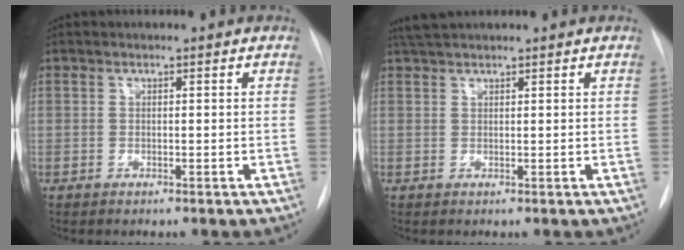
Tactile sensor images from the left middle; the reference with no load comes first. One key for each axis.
{"total": 2.8, "fx": 2.6, "fy": 0.2, "fz": 1.0, "tx": -0.019, "ty": 0.023, "tz": 0.049}